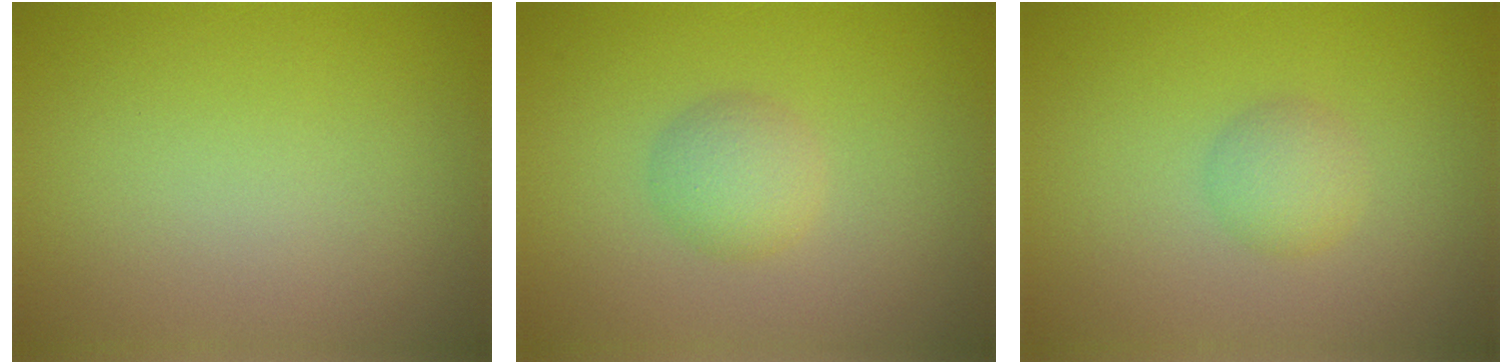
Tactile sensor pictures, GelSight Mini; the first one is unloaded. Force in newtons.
{"total": 2.4, "press": 2.4, "slide": 0.1}
{"total": 1.9, "press": 1.9, "slide": 0.0}